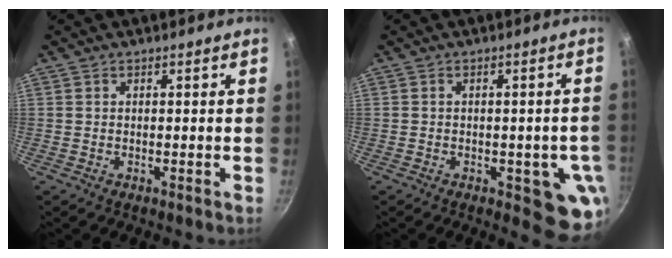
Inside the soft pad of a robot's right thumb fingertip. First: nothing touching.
{"total": 9.0, "force": [-2.6, 4.1, 7.6], "torque": [-0.043, 0.003, -0.029]}